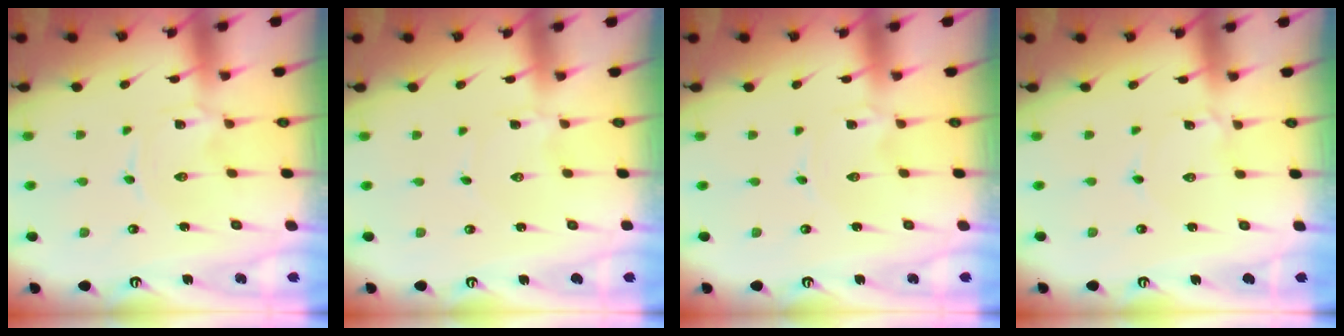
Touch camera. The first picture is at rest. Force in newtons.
{"total": 0.9, "press": 0.9, "slide": 0.1}
{"total": 0.0}
{"total": 0.8, "press": 0.8, "slide": 0.0}